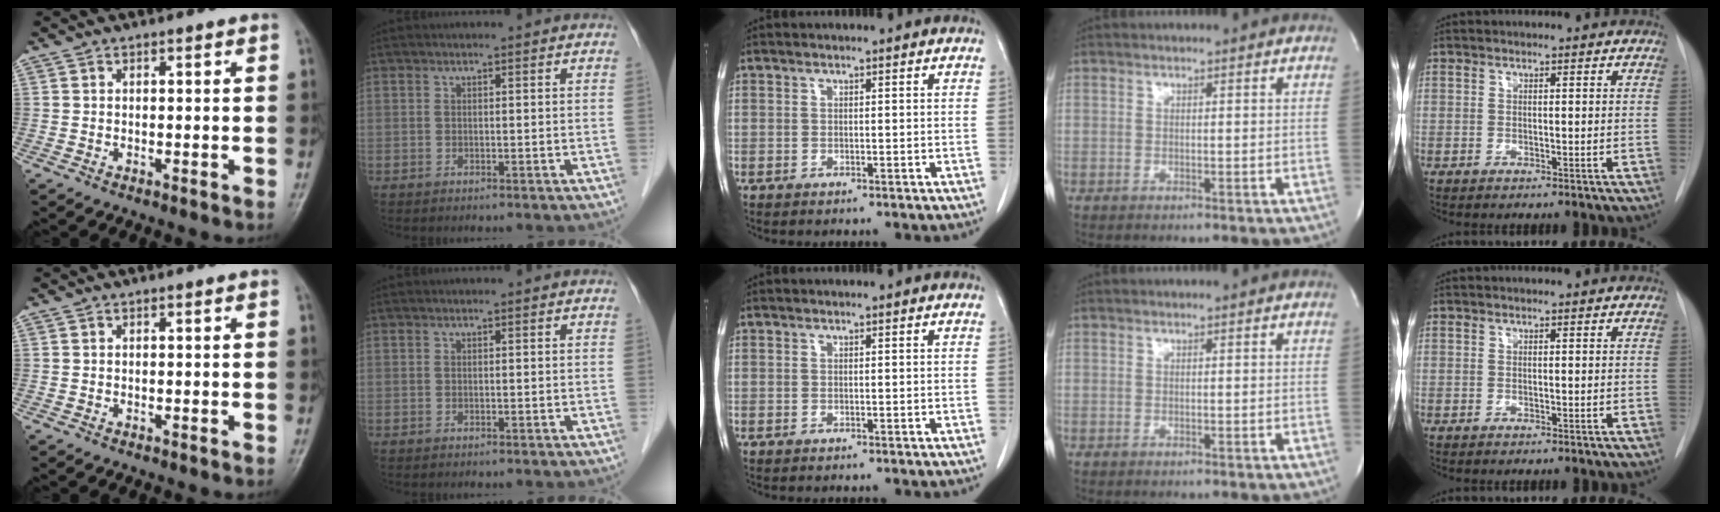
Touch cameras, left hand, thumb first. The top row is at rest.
{}